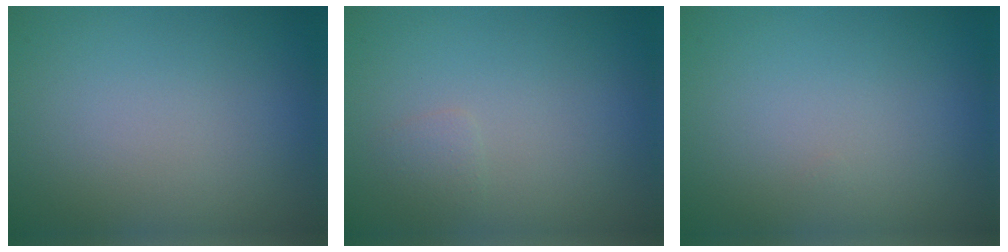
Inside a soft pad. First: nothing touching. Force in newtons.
{"total": 0.8, "press": 0.8, "slide": 0.1}
{"total": 0.0}